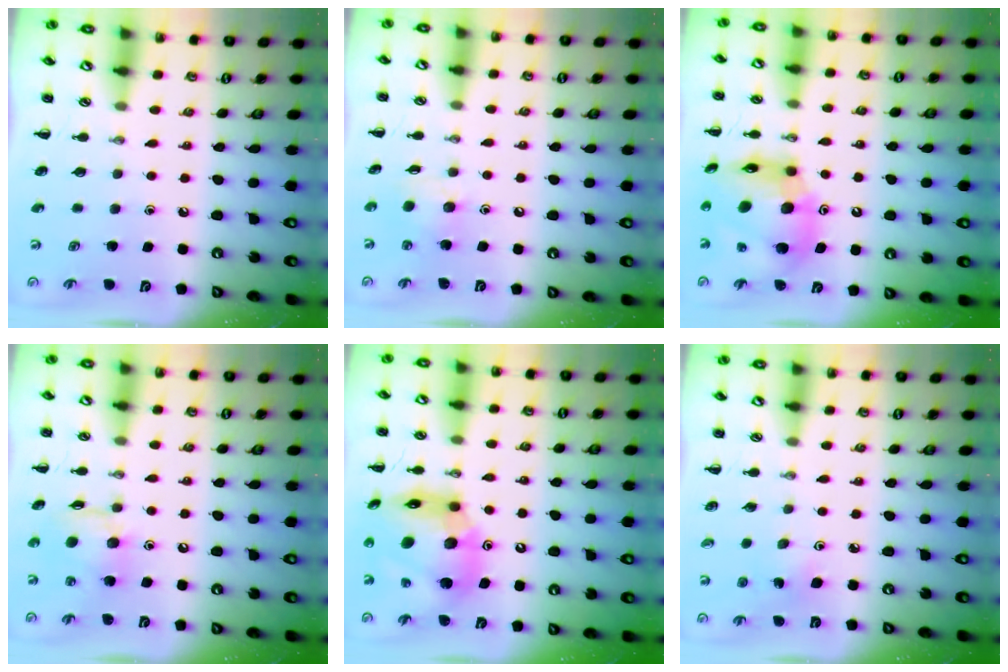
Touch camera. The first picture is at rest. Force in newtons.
{"total": 6.3, "press": 6.2, "slide": 0.7}
{"total": 17.1, "press": 16.3, "slide": 5.0}
{"total": 10.7, "press": 10.6, "slide": 1.4}
{"total": 18.2, "press": 17.4, "slide": 5.2}
{"total": 3.7, "press": 3.5, "slide": 1.1}